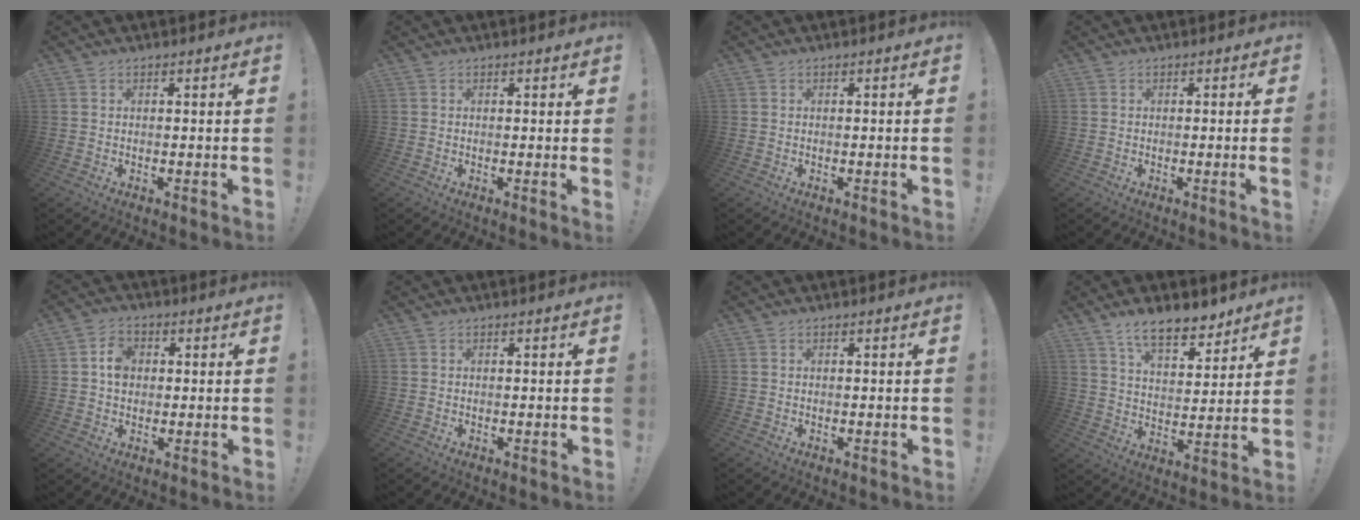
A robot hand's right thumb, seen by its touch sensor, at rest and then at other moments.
{"total": 0.8, "force": [0.4, -0.3, 0.6], "torque": [0.003, -0.007, 0.003]}
{"total": 0.6, "force": [-0.3, -0.4, 0.4], "torque": [-0.008, -0.002, -0.006]}
{"total": 2.4, "force": [-0.4, -0.6, 2.2], "torque": [-0.029, -0.009, -0.010]}
{"total": 5.8, "force": [0.8, 4.7, 3.3], "torque": [-0.043, 0.005, 0.013]}
{"total": 0.0}
{"total": 0.0}
{"total": 12.1, "force": [8.9, 4.8, 6.6], "torque": [-0.103, -0.050, 0.161]}